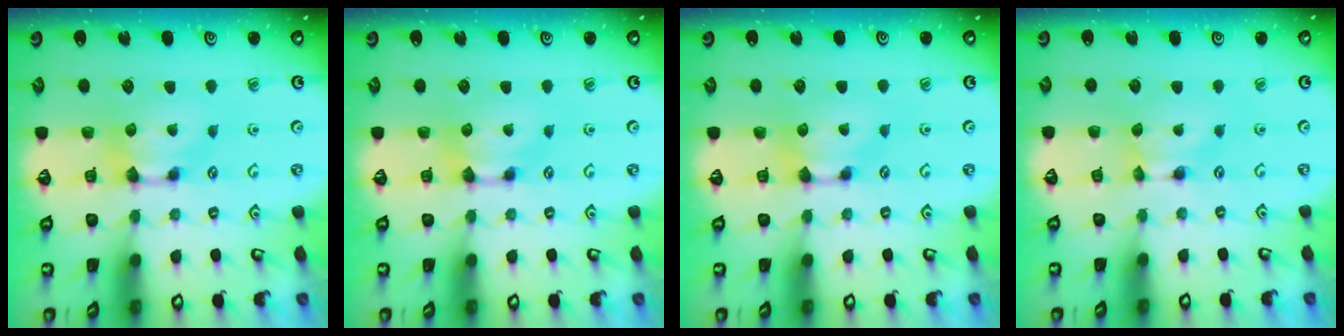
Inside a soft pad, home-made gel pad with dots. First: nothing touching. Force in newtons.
{"total": 0.0}
{"total": 0.6, "press": 0.2, "slide": 0.6}
{"total": 0.0}